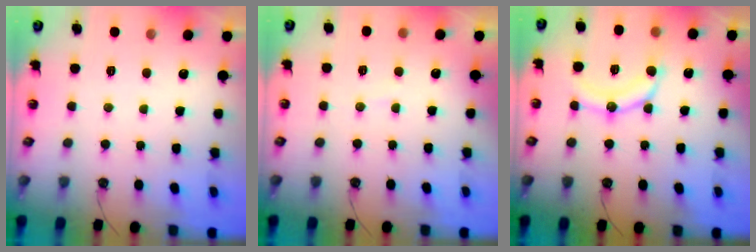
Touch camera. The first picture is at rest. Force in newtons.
{"total": 2.3, "press": 2.0, "slide": 1.2}
{"total": 14.1, "press": 13.8, "slide": 3.0}